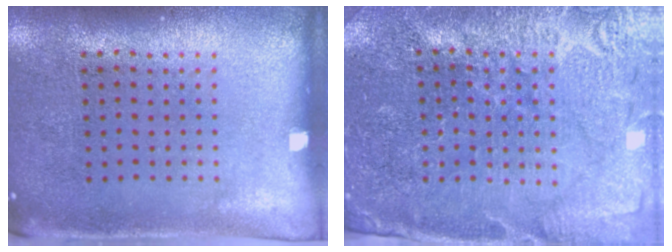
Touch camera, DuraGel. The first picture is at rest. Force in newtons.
{"total": 3.7, "press": 3.6, "slide": 0.9}